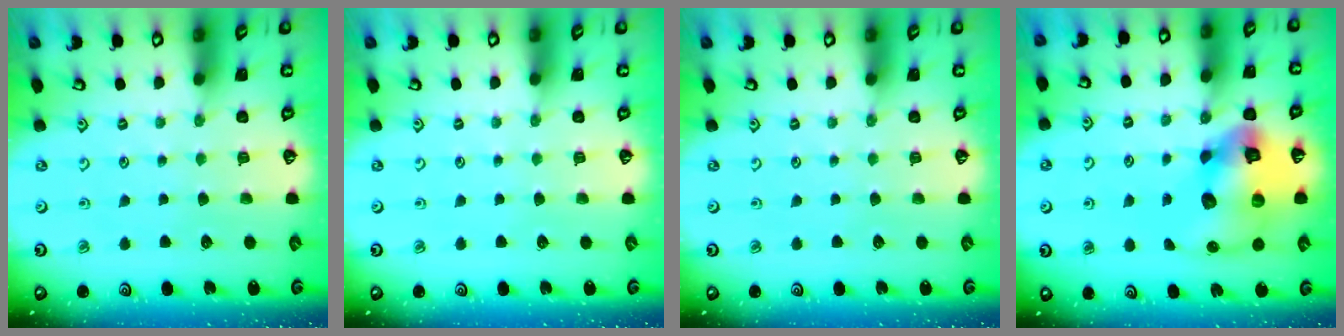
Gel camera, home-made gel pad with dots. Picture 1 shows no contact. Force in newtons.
{"total": 0.0}
{"total": 0.0}
{"total": 17.8, "press": 17.6, "slide": 2.6}